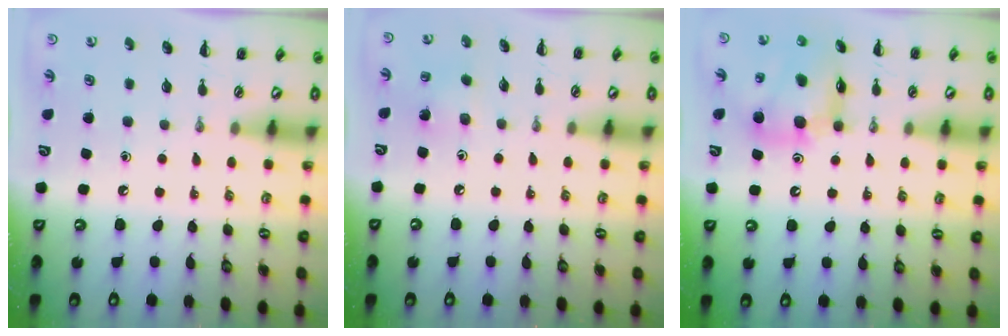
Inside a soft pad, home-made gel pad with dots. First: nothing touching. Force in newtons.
{"total": 4.5, "press": 4.3, "slide": 1.3}
{"total": 12.3, "press": 11.8, "slide": 3.4}